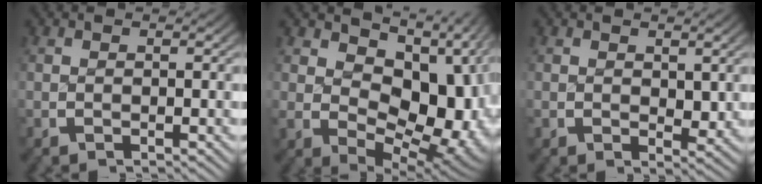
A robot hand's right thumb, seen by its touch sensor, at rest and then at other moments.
{"total": 14.0, "force": [0.9, 8.9, 10.9], "torque": [-0.166, -0.012, 0.015]}
{"total": 1.4, "force": [0.7, 0.9, 0.8], "torque": [-0.007, -0.005, 0.013]}